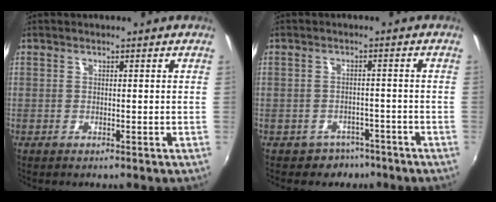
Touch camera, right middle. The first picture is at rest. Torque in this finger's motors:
{"motor_torque": [-0.13, 0.04, 0.05, 0.02]}